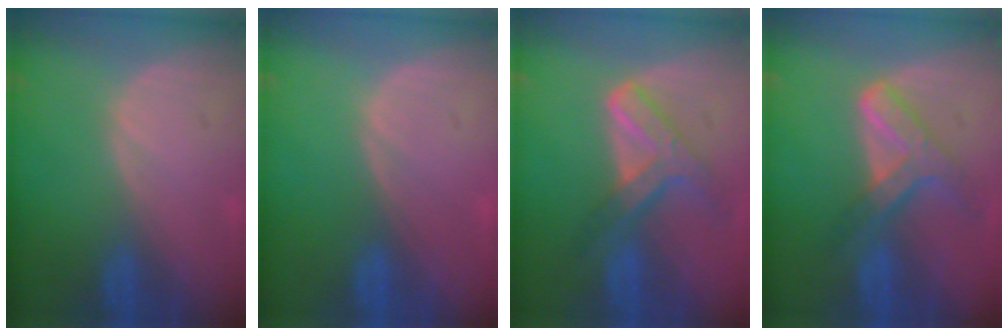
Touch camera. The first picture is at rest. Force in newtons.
{"total": 0.0}
{"total": 7.2, "press": 6.2, "slide": 3.8}
{"total": 7.2, "press": 6.1, "slide": 3.9}